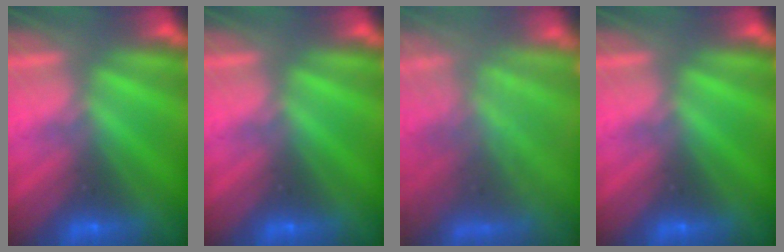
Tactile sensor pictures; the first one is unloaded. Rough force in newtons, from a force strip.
{"total": 0.0}
{"total": 7.7}
{"total": 0.0}